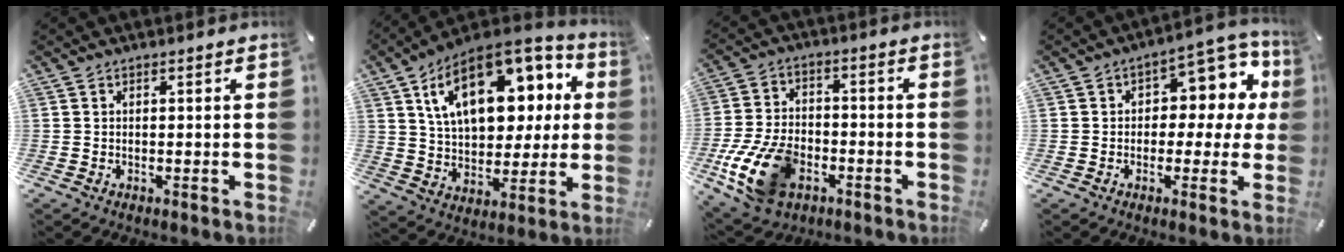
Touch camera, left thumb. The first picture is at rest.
{"total": 21.4, "force": [8.8, 12.7, 14.7], "torque": [-0.252, -0.035, 0.150]}
{"total": 15.1, "force": [-6.1, 9.6, 9.8], "torque": [-0.202, 0.031, -0.103]}
{"total": 10.3, "force": [2.8, 6.7, 7.3], "torque": [-0.083, -0.027, 0.045]}